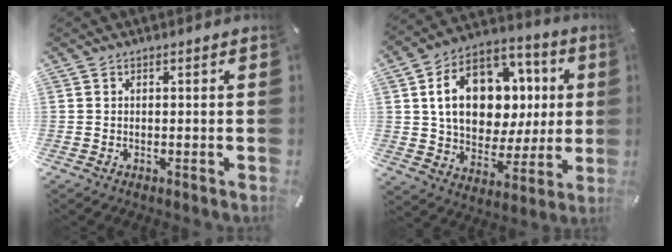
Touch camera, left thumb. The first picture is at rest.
{"total": 18.0, "force": [3.8, 13.9, 10.8], "torque": [-0.171, -0.007, 0.077]}